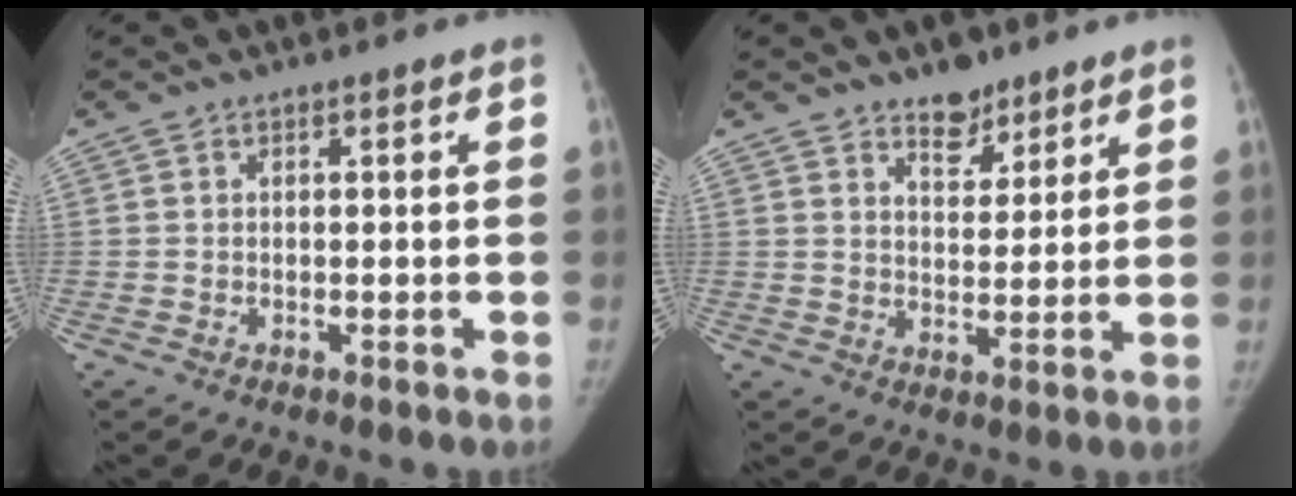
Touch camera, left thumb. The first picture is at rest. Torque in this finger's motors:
{"motor_torque": [0.58, -0.53, 0.69, -0.56, 0.14]}